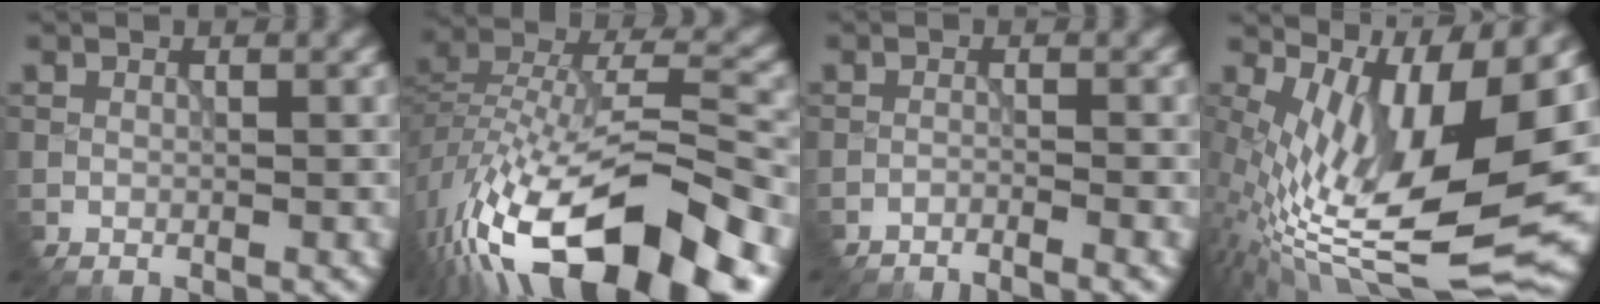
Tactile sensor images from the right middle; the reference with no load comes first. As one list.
[{"total": 16.8, "force": [-10.0, 6.1, 12.0], "torque": [-0.242, 0.009, -0.169]}, {"total": 2.8, "force": [-2.7, -0.1, 0.7], "torque": [-0.016, 0.005, -0.053]}, {"total": 13.4, "force": [2.7, 4.2, 12.4], "torque": [-0.231, -0.006, 0.064]}]